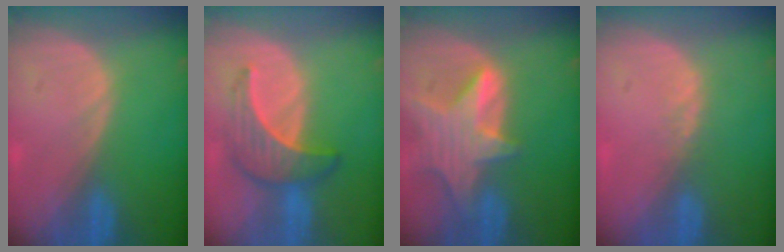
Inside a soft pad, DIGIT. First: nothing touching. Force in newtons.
{"total": 6.5, "press": 6.4, "slide": 1.2}
{"total": 8.3, "press": 7.4, "slide": 3.8}
{"total": 1.3, "press": 1.1, "slide": 0.7}